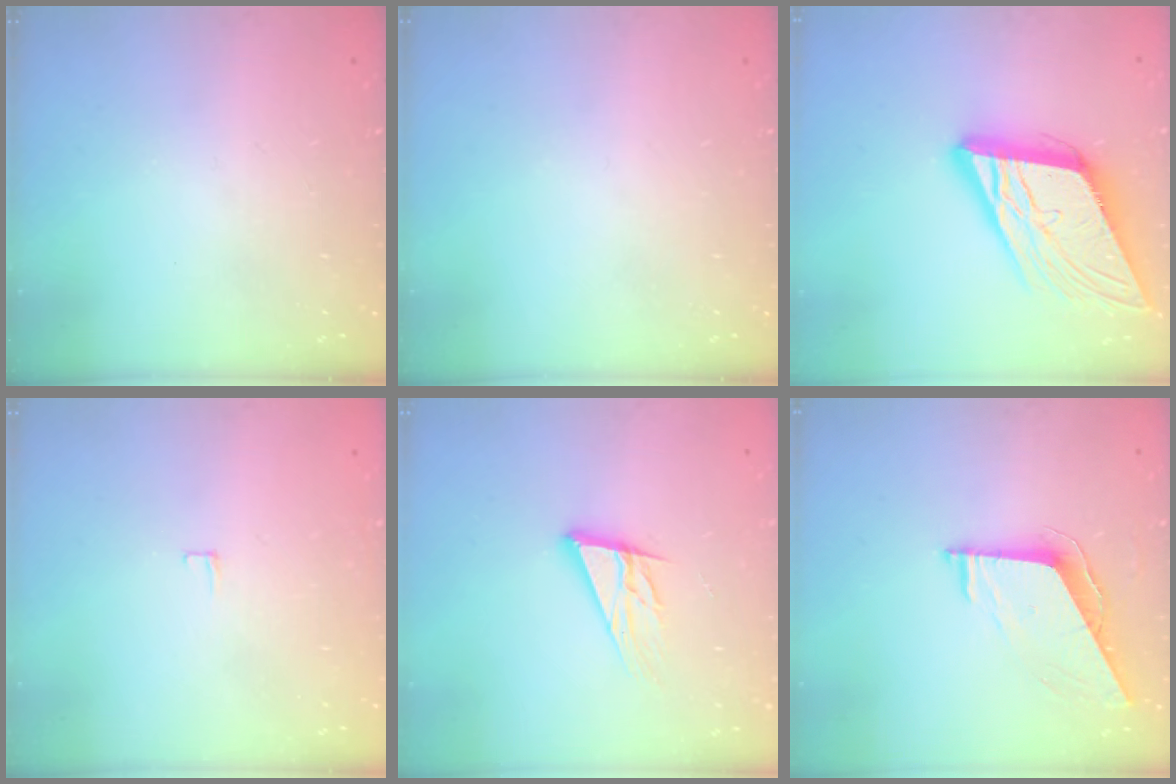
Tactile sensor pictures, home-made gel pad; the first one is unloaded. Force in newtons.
{"total": 0.0}
{"total": 18.0, "press": 17.6, "slide": 3.8}
{"total": 3.4, "press": 3.3, "slide": 0.3}
{"total": 13.6, "press": 13.1, "slide": 3.6}
{"total": 7.5, "press": 7.5, "slide": 0.1}